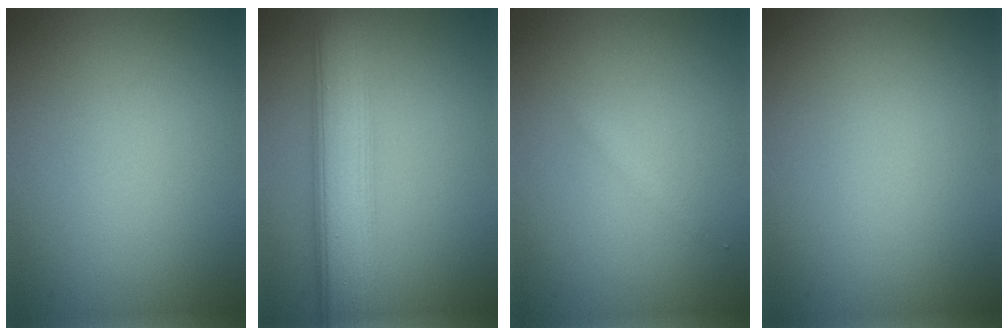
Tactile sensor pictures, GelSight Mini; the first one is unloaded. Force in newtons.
{"total": 6.6, "press": 6.6, "slide": 0.2}
{"total": 0.7, "press": 0.7, "slide": 0.1}
{"total": 0.0}